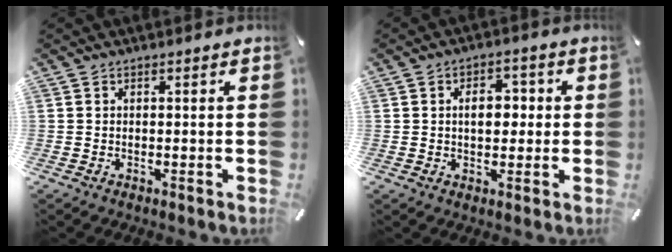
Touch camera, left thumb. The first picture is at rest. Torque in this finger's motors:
{"motor_torque": [1.05, 1.02, 0.64, -0.11, 0.04]}